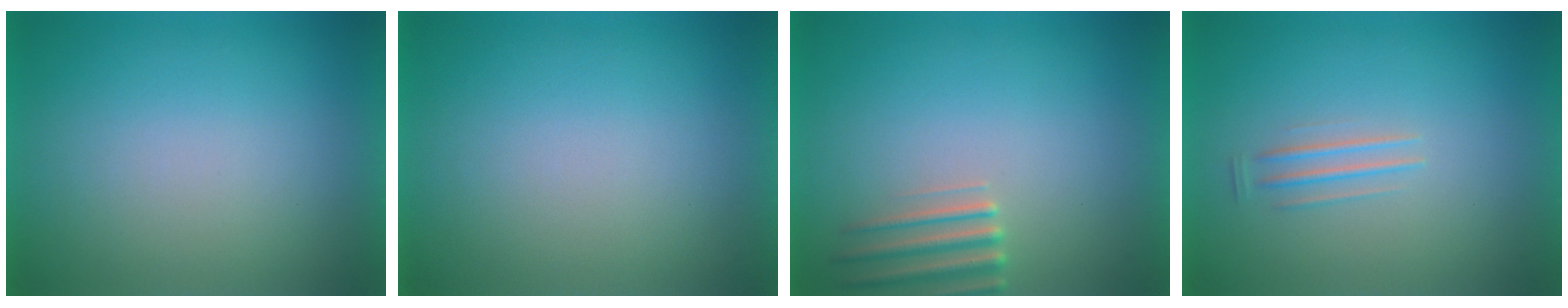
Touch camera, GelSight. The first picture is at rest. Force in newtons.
{"total": 1.0}
{"total": 2.9}
{"total": 1.6}